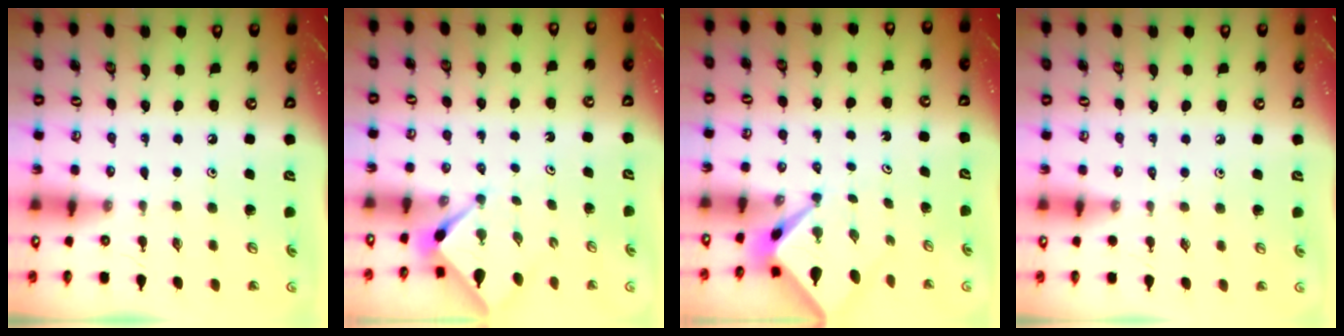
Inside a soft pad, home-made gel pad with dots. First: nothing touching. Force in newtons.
{"total": 2.4, "press": 2.3, "slide": 0.3}
{"total": 2.4, "press": 2.4, "slide": 0.2}
{"total": 1.2, "press": 1.1, "slide": 0.3}